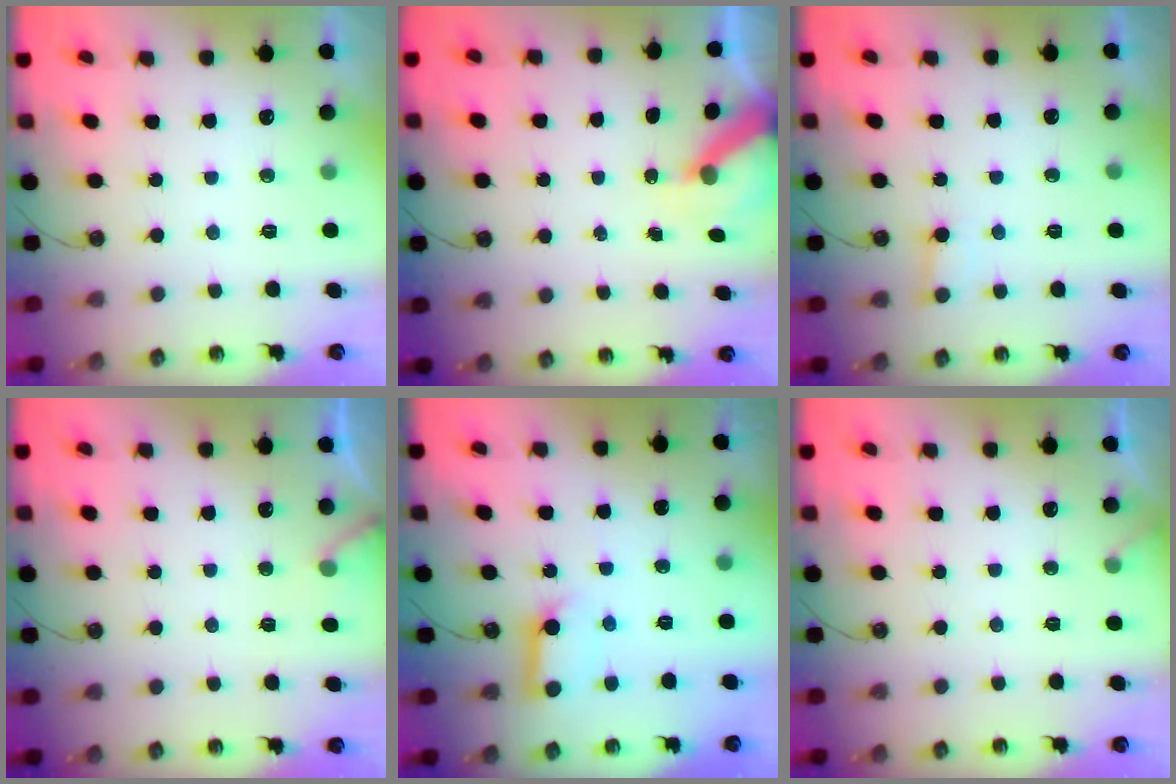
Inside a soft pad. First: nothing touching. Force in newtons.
{"total": 5.3, "press": 5.3, "slide": 0.7}
{"total": 4.1, "press": 4.1, "slide": 0.3}
{"total": 4.2, "press": 4.1, "slide": 0.2}
{"total": 9.3, "press": 9.2, "slide": 1.0}
{"total": 2.4, "press": 2.4, "slide": 0.2}